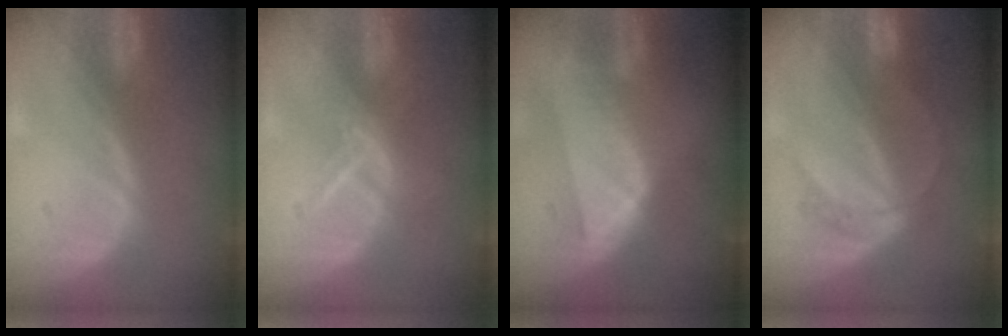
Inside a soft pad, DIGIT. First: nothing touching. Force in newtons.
{"total": 5.7, "press": 5.0, "slide": 2.7}
{"total": 7.5, "press": 6.9, "slide": 2.7}
{"total": 4.8, "press": 4.7, "slide": 0.5}